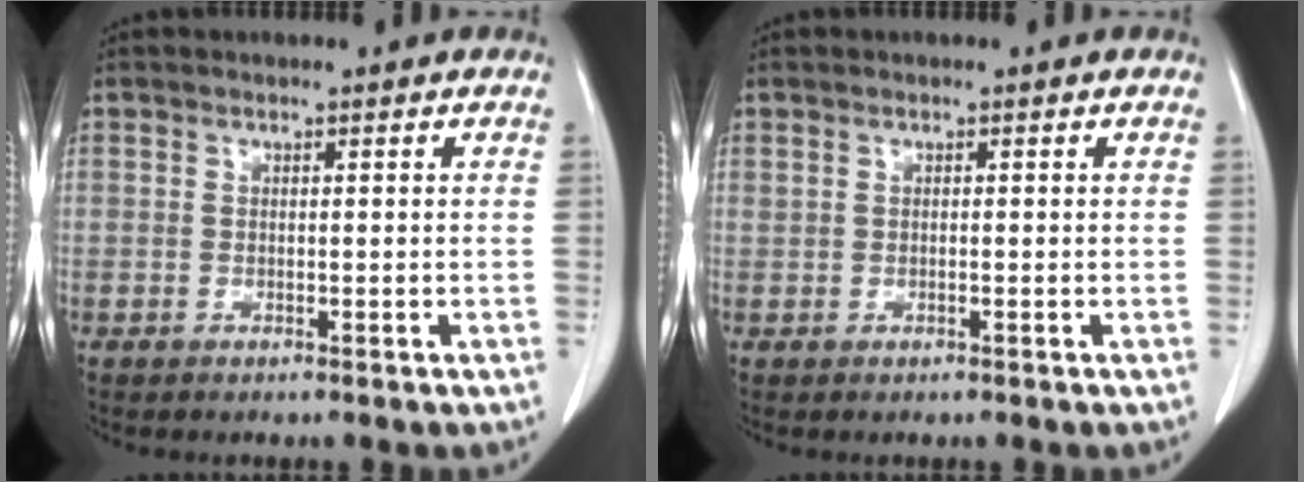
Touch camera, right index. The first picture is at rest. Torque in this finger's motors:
{"motor_torque": [-0.02, 0.15, 0.01, 0.03]}